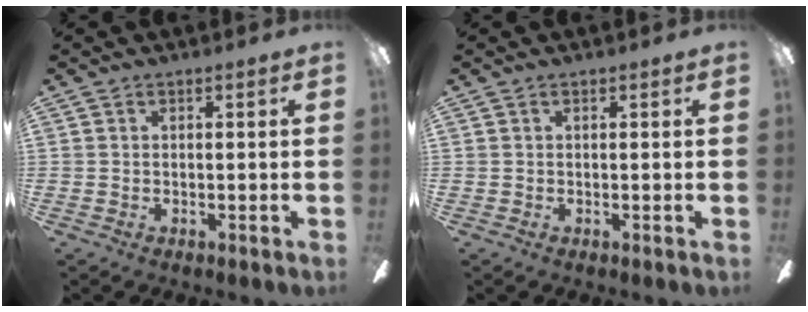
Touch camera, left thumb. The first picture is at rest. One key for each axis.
{"total": 0.0}